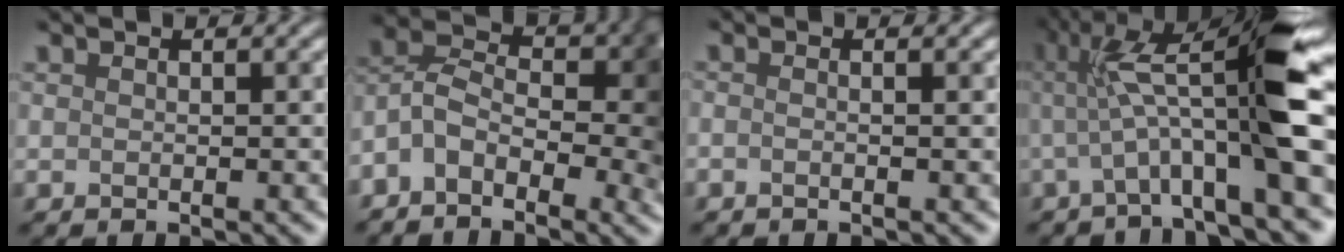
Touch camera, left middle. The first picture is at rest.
{"total": 8.0, "force": [-3.2, 4.7, 5.6], "torque": [-0.084, 0.003, -0.071]}
{"total": 0.8, "force": [-0.5, 0.2, 0.5], "torque": [-0.001, -0.005, -0.017]}
{"total": 10.2, "force": [0.7, 1.7, 10.0], "torque": [-0.178, 0.020, 0.014]}